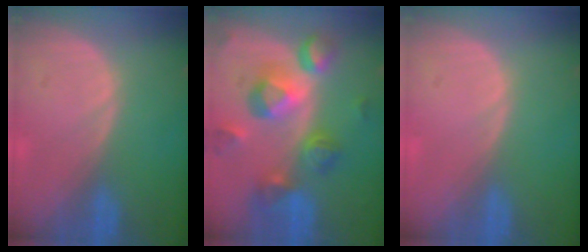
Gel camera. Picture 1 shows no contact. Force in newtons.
{"total": 10.4, "press": 9.3, "slide": 4.8}
{"total": 0.0}